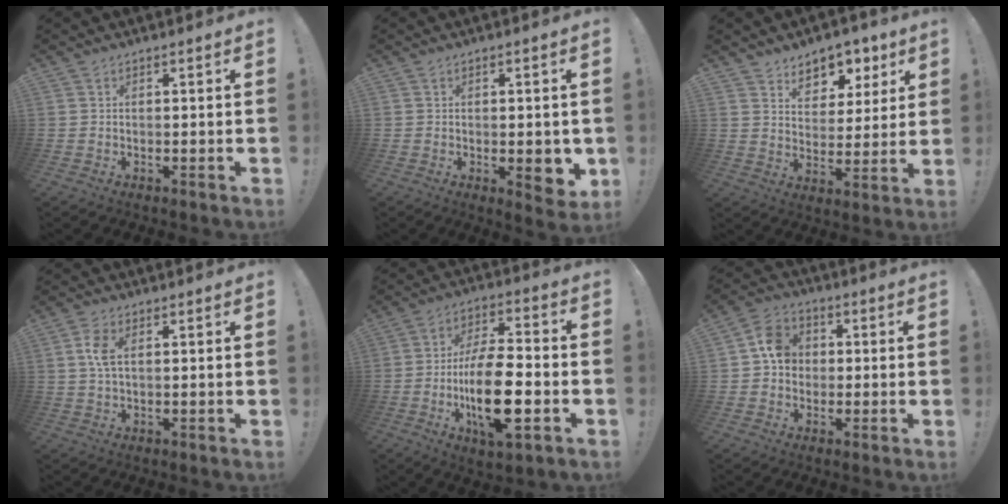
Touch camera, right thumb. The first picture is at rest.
{"total": 5.8, "force": [-1.0, 2.9, 5.0], "torque": [-0.054, -0.001, -0.010]}
{"total": 8.1, "force": [5.7, 5.6, 1.7], "torque": [-0.012, -0.048, 0.109]}
{"total": 5.1, "force": [1.2, 2.5, 4.3], "torque": [-0.087, 0.002, 0.018]}
{"total": 18.1, "force": [-5.4, 8.2, 15.2], "torque": [-0.278, 0.016, -0.087]}
{"total": 9.1, "force": [0.5, 7.8, 4.7], "torque": [-0.064, 0.021, 0.014]}